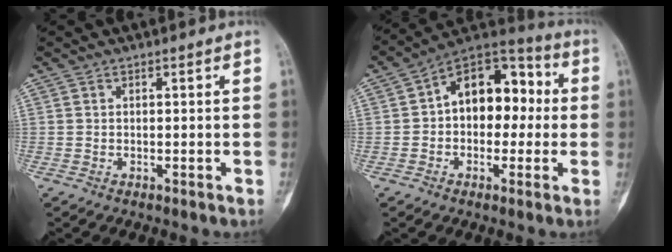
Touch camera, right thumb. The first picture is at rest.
{"total": 14.7, "force": [0.9, 9.8, 11.0], "torque": [-0.114, 0.046, -0.001]}